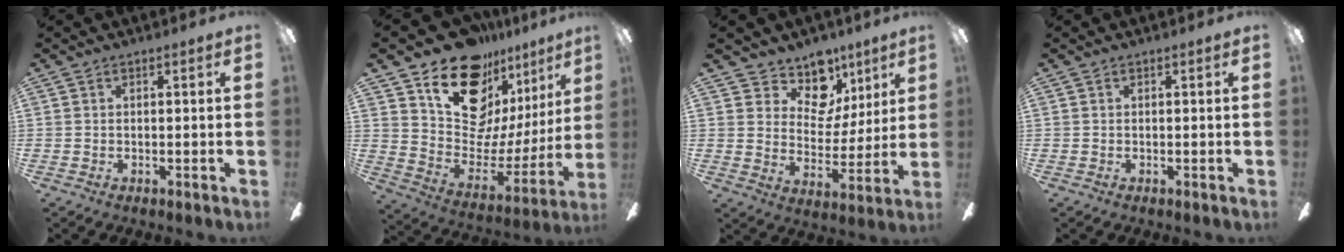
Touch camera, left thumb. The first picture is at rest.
{"total": 18.4, "force": [13.1, 10.4, 7.5], "torque": [-0.128, -0.110, 0.244]}
{"total": 11.6, "force": [8.3, 7.4, 3.5], "torque": [-0.063, -0.065, 0.160]}
{"total": 0.0}